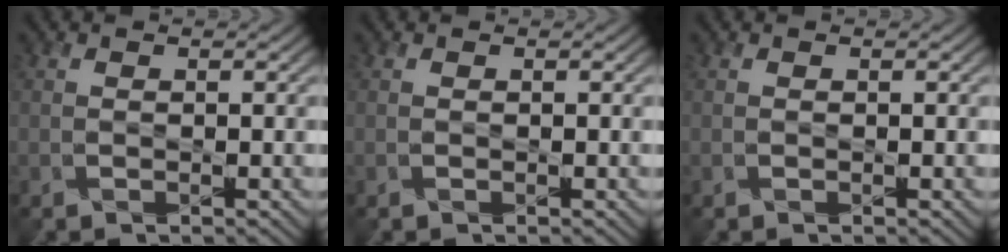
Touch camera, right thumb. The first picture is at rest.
{"total": 0.0}
{"total": 0.0}